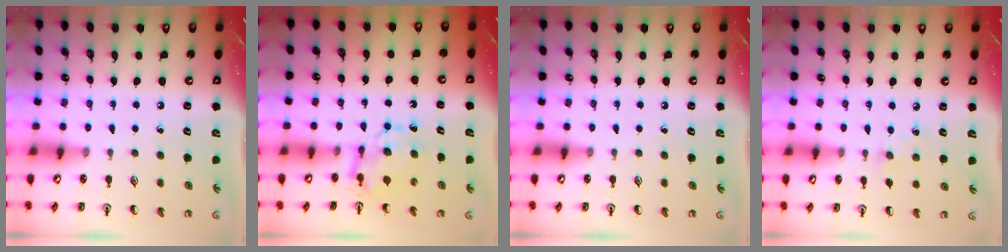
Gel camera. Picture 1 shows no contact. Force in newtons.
{"total": 6.8, "press": 6.8, "slide": 0.5}
{"total": 0.0}
{"total": 4.4, "press": 4.3, "slide": 0.6}